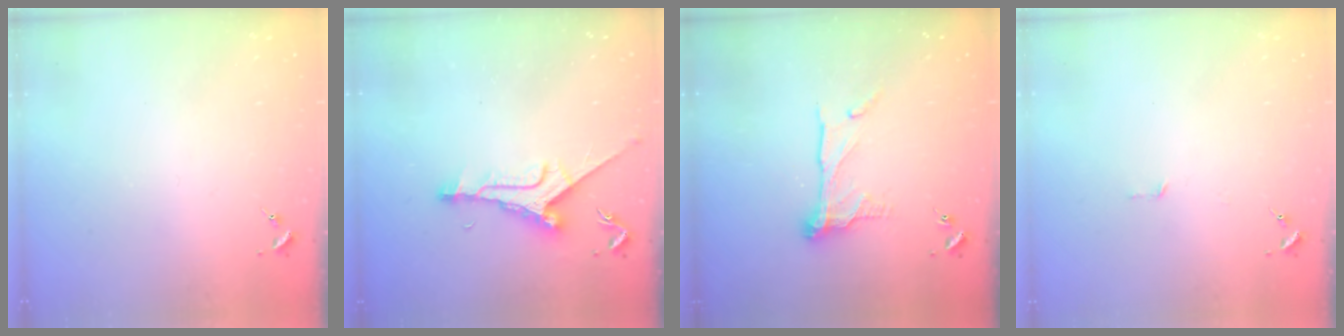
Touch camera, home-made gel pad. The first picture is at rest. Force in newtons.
{"total": 9.5, "press": 9.5, "slide": 0.8}
{"total": 10.9, "press": 10.8, "slide": 1.3}
{"total": 2.8, "press": 2.8, "slide": 0.2}